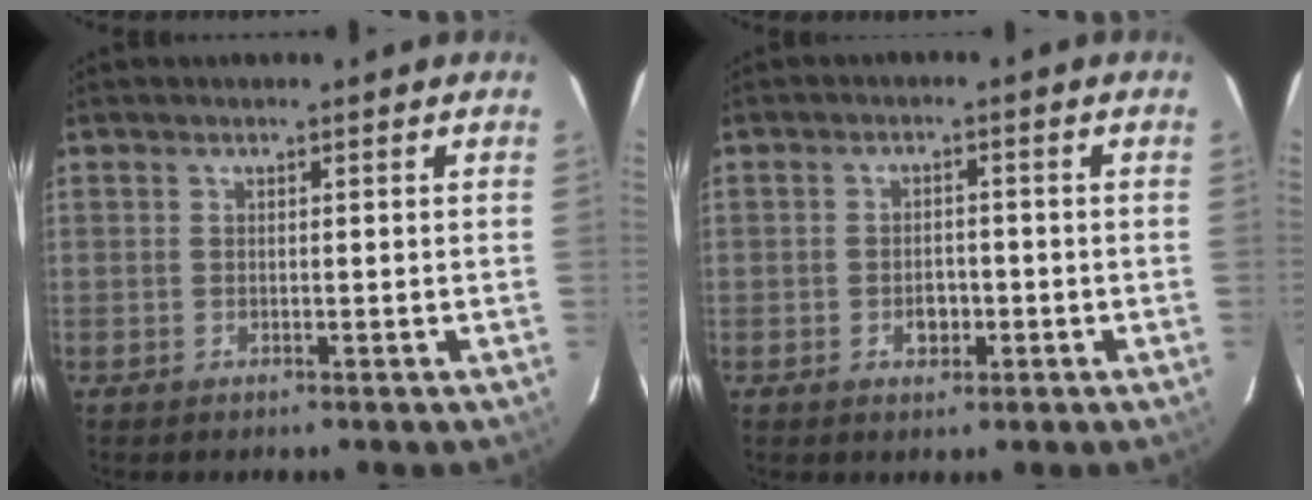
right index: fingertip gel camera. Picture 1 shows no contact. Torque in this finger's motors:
{"motor_torque": [0.04, -0.05, -0.03, 0.00]}